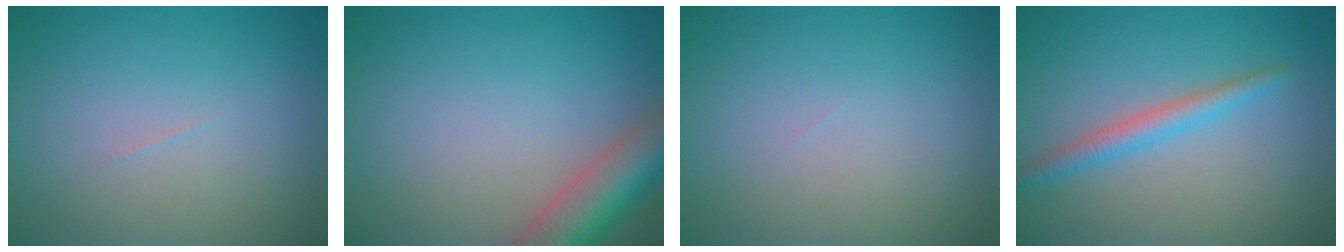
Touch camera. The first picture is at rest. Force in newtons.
{"total": 6.7, "press": 6.7, "slide": 0.4}
{"total": 0.0}
{"total": 2.4, "press": 2.4, "slide": 0.1}